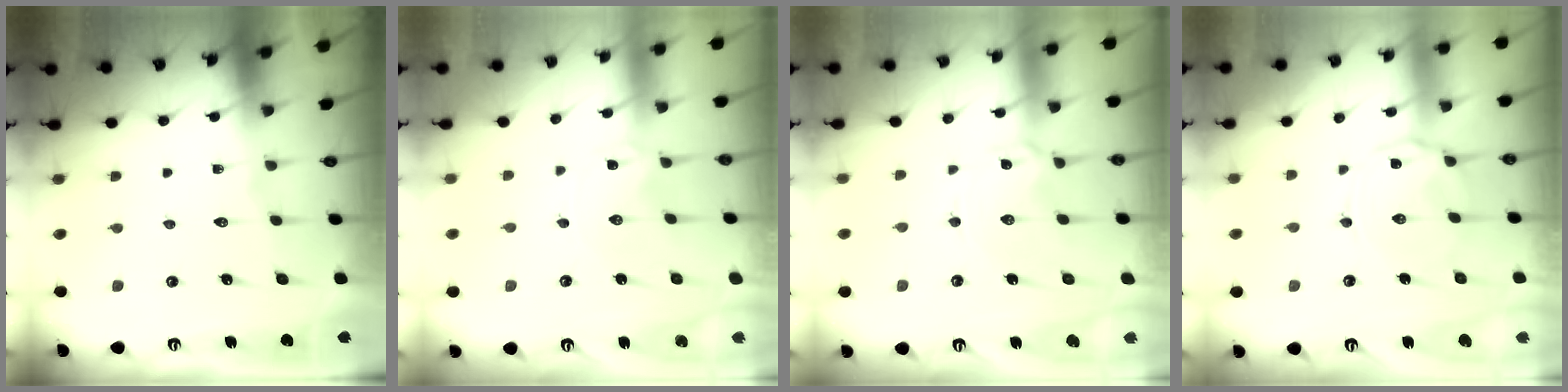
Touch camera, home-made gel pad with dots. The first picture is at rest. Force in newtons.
{"total": 0.0}
{"total": 1.7, "press": 1.7, "slide": 0.3}
{"total": 4.5, "press": 4.4, "slide": 0.6}